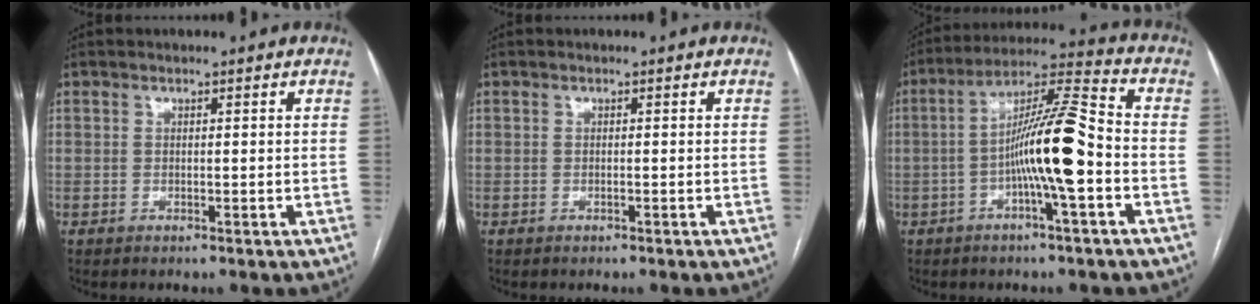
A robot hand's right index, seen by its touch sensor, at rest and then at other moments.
{"total": 0.0}
{"total": 12.3, "force": [-2.8, 0.5, 12.0], "torque": [-0.217, 0.018, -0.053]}